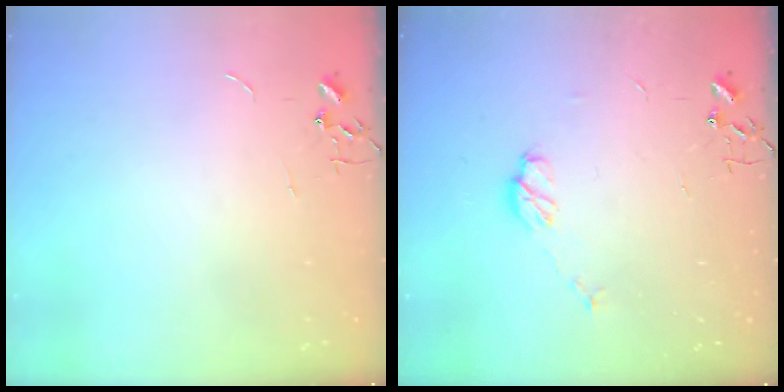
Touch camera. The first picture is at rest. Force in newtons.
{"total": 6.7, "press": 6.7, "slide": 0.3}